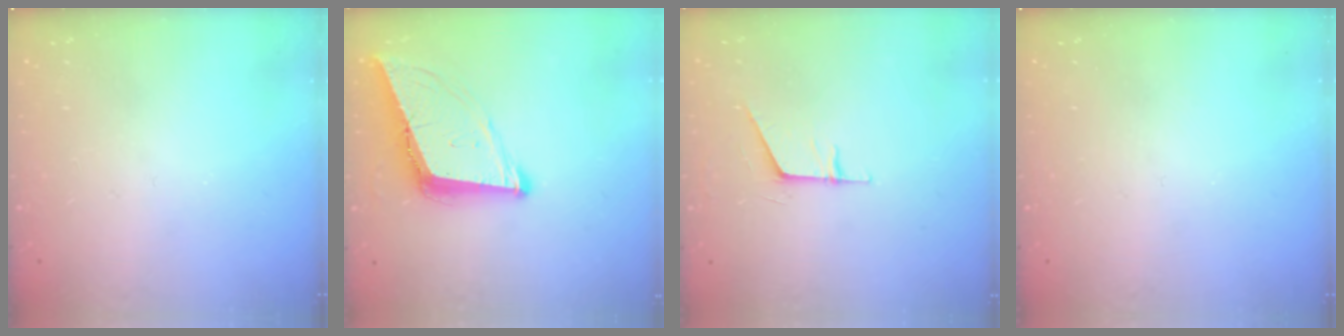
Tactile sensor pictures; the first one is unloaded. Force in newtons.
{"total": 10.3, "press": 9.6, "slide": 3.6}
{"total": 5.8, "press": 5.8, "slide": 0.6}
{"total": 0.0}